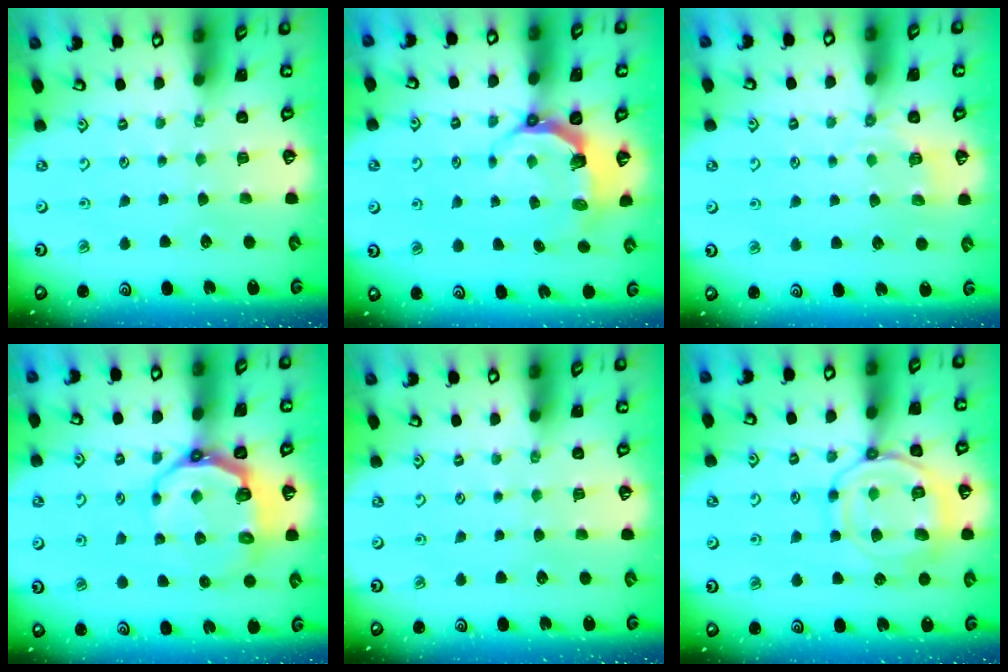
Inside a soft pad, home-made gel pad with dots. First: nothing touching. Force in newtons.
{"total": 5.5, "press": 4.0, "slide": 3.7}
{"total": 4.3, "press": 3.9, "slide": 1.8}
{"total": 8.5, "press": 7.4, "slide": 4.1}
{"total": 0.0}
{"total": 13.9, "press": 13.9, "slide": 1.4}